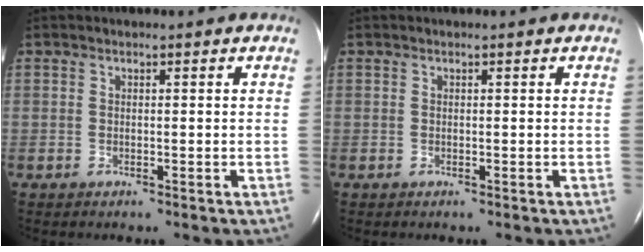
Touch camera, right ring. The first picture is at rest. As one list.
[{"total": 0.0}]